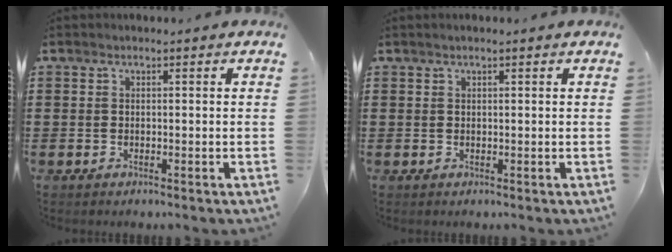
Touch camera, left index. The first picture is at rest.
{"total": 0.6, "force": [0.4, -0.1, 0.5], "torque": [-0.009, -0.001, 0.007]}